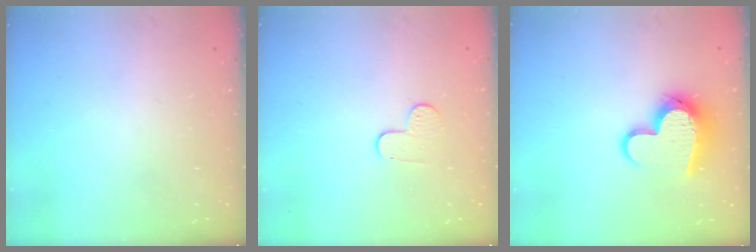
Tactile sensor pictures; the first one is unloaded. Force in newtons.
{"total": 6.2, "press": 6.2, "slide": 0.6}
{"total": 13.9, "press": 13.8, "slide": 1.8}